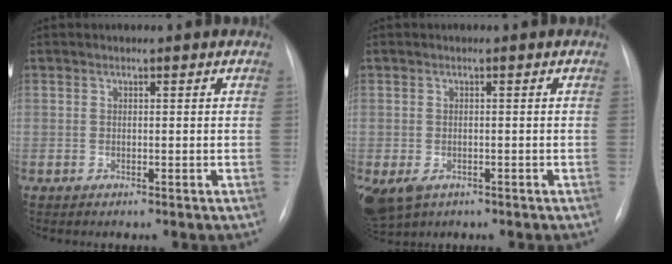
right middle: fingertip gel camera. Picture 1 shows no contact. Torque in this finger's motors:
{"motor_torque": [0.81, -0.82, 0.27, 0.08]}